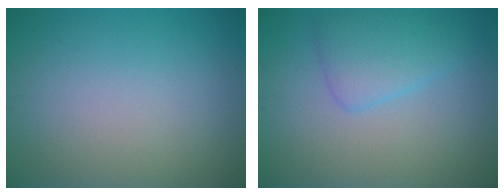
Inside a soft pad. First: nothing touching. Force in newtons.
{"total": 3.1, "press": 3.1, "slide": 0.1}